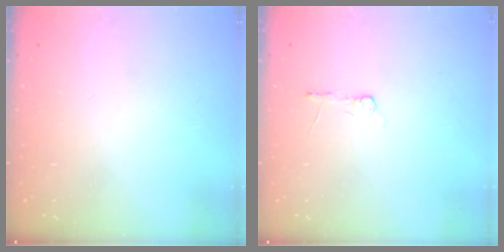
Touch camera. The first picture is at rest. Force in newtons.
{"total": 2.7, "press": 2.7, "slide": 0.4}